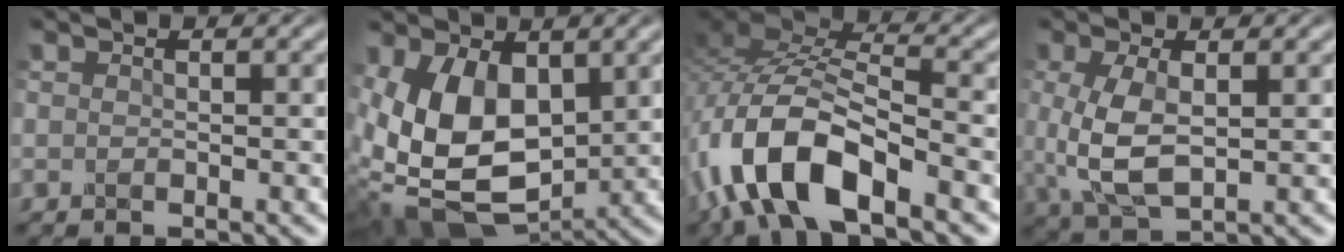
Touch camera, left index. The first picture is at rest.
{"total": 9.3, "force": [1.1, 5.9, 7.1], "torque": [-0.161, -0.016, 0.028]}
{"total": 11.0, "force": [-5.5, 4.7, 8.3], "torque": [-0.176, 0.006, -0.106]}
{"total": 5.0, "force": [0.3, 2.5, 4.3], "torque": [-0.116, -0.001, 0.010]}